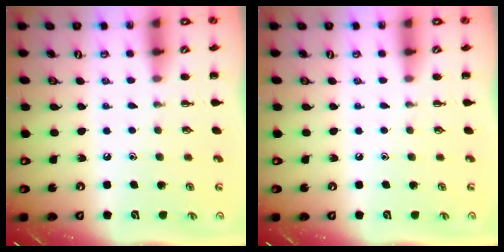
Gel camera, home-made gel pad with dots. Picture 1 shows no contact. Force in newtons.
{"total": 0.0}